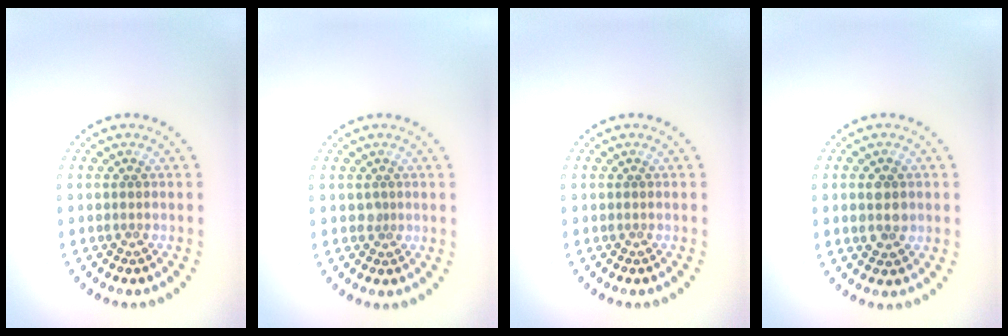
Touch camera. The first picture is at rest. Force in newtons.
{"total": 0.6, "press": 0.5, "slide": 0.4}
{"total": 0.0}
{"total": 2.0, "press": 2.0, "slide": 0.1}